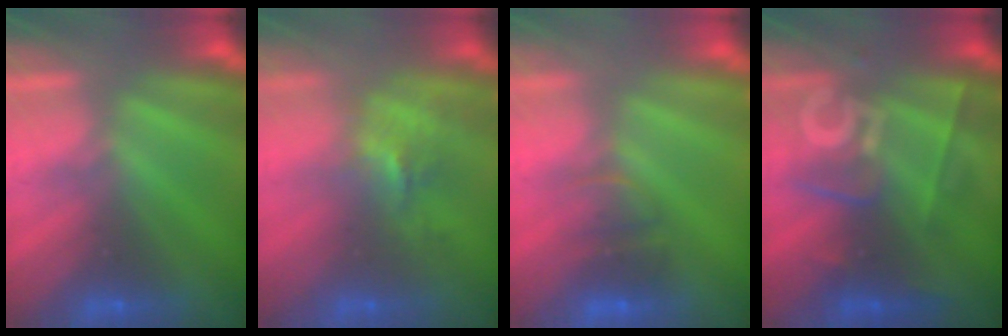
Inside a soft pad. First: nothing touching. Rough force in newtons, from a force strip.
{"total": 2.6}
{"total": 2.2}
{"total": 2.5}